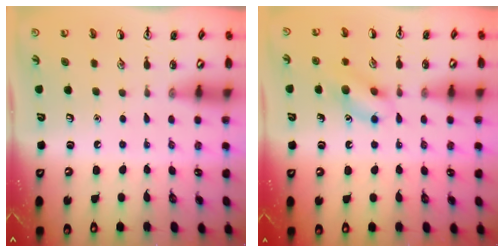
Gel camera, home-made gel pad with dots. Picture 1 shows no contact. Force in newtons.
{"total": 11.0, "press": 10.9, "slide": 0.8}